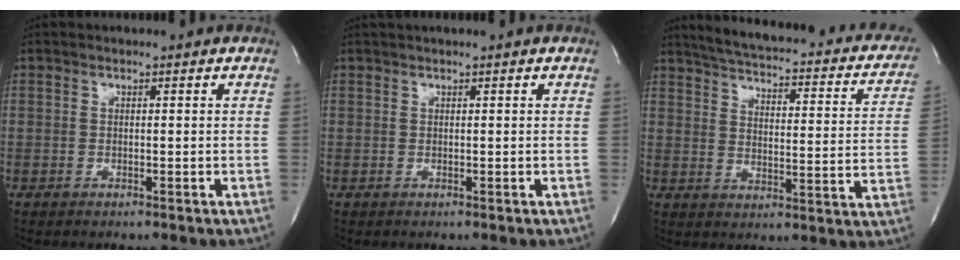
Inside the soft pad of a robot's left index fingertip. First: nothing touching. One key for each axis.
{"total": 0.9, "fx": 0.7, "fy": -0.2, "fz": 0.5, "tx": -0.011, "ty": 0.014, "tz": 0.019}
{"total": 24.1, "fx": 20.2, "fy": 6.1, "fz": 11.8, "tx": -0.166, "ty": -0.015, "tz": 0.234}